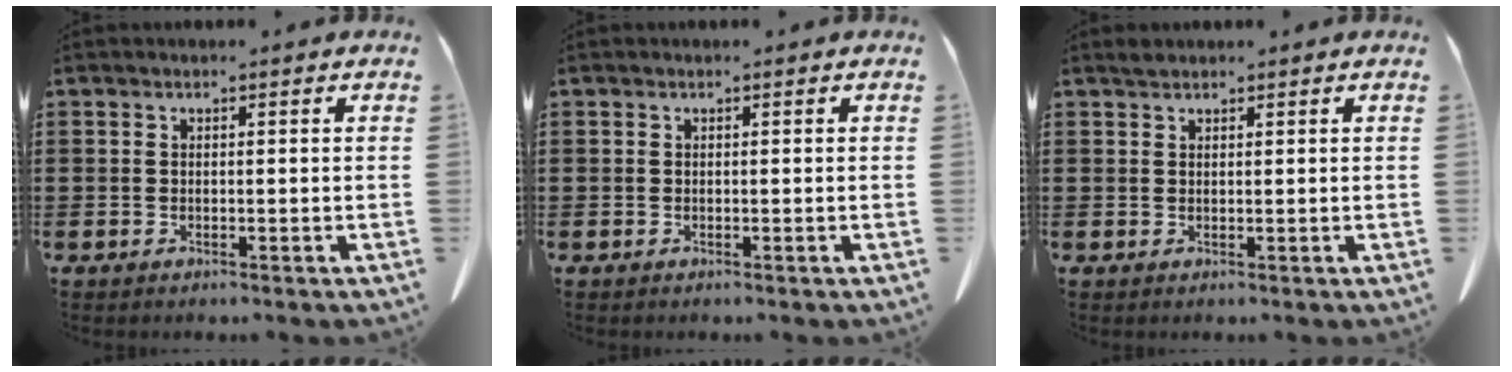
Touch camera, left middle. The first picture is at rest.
{"total": 0.0}
{"total": 0.9, "force": [0.8, 0.3, 0.3], "torque": [-0.008, 0.001, 0.016]}